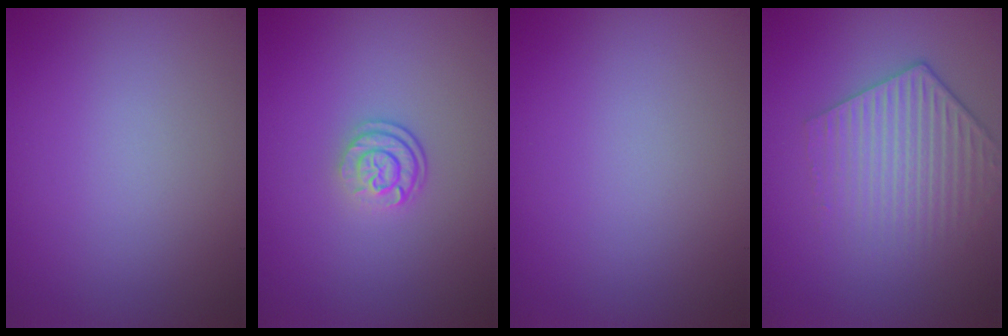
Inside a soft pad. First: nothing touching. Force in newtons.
{"total": 2.6, "press": 1.9, "slide": 1.8}
{"total": 0.0}
{"total": 3.9, "press": 3.1, "slide": 2.4}